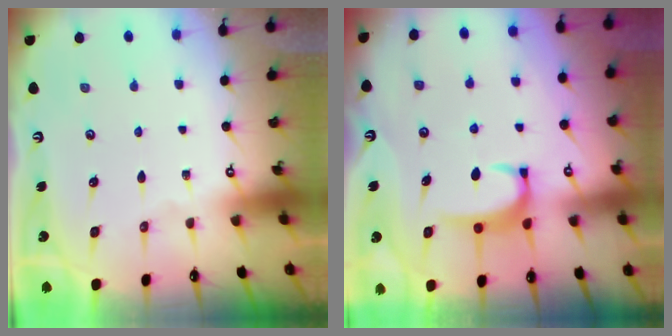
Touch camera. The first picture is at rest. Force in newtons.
{"total": 3.4, "press": 3.3, "slide": 0.4}